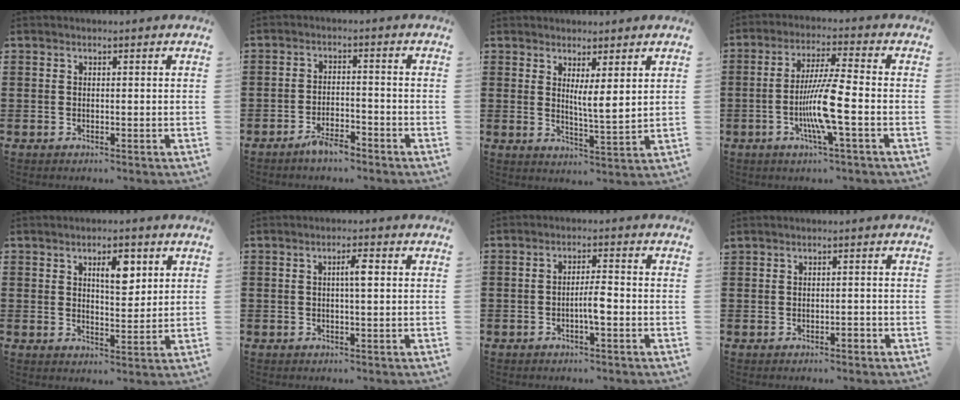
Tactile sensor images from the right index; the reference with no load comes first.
{"total": 3.5, "force": [-2.9, 0.9, 1.7], "torque": [-0.034, 0.009, -0.057]}
{"total": 3.9, "force": [2.2, 0.1, 3.2], "torque": [-0.053, -0.015, 0.033]}
{"total": 8.9, "force": [-2.5, 0.2, 8.5], "torque": [-0.170, -0.016, -0.054]}
{"total": 5.5, "force": [2.5, 2.2, 4.4], "torque": [-0.070, 0.002, 0.035]}
{"total": 2.6, "force": [0.4, 0.4, 2.5], "torque": [-0.049, 0.002, 0.003]}
{"total": 3.4, "force": [-1.1, 0.5, 3.2], "torque": [-0.056, 0.001, -0.020]}
{"total": 1.0, "force": [-0.6, 0.4, 0.7], "torque": [-0.015, 0.000, -0.012]}